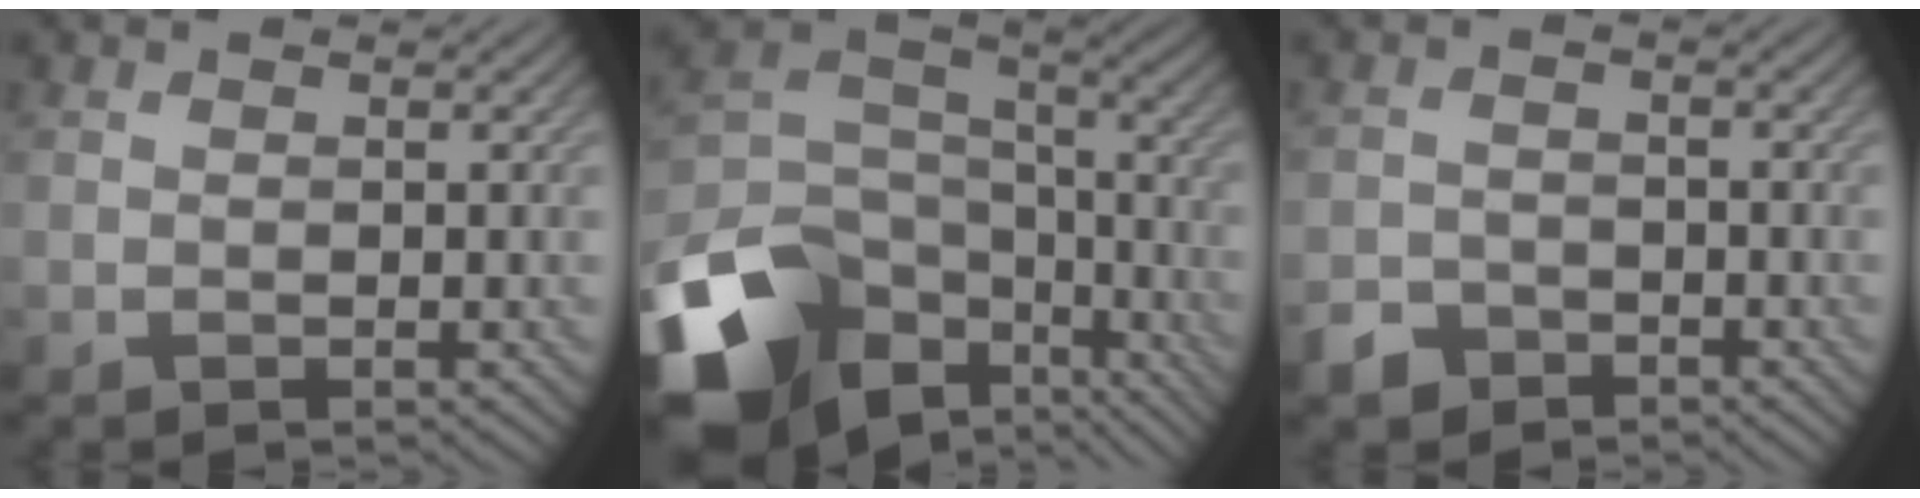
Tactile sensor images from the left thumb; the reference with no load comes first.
{"total": 17.3, "force": [-10.2, 10.9, 8.9], "torque": [-0.237, -0.039, -0.162]}
{"total": 3.0, "force": [-2.3, 1.8, 0.8], "torque": [-0.014, -0.003, -0.050]}